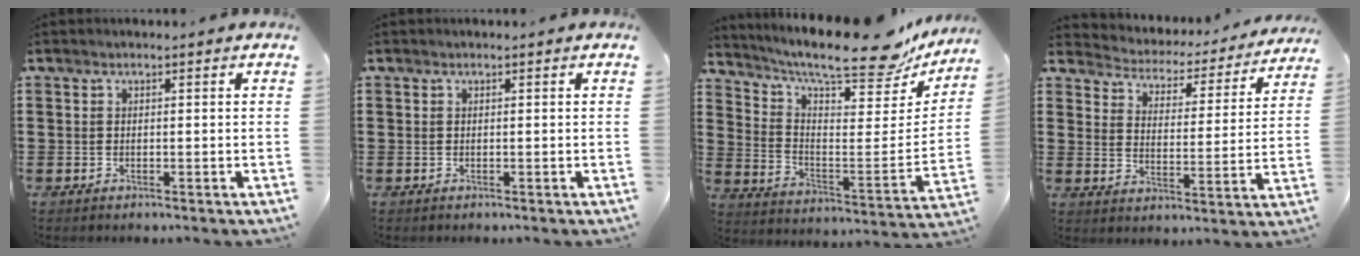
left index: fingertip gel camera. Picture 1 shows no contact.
{"total": 0.0}
{"total": 10.7, "force": [9.2, 1.0, 5.5], "torque": [-0.112, -0.077, 0.146]}
{"total": 3.1, "force": [3.0, 0.7, -0.2], "torque": [-0.019, -0.028, 0.042]}